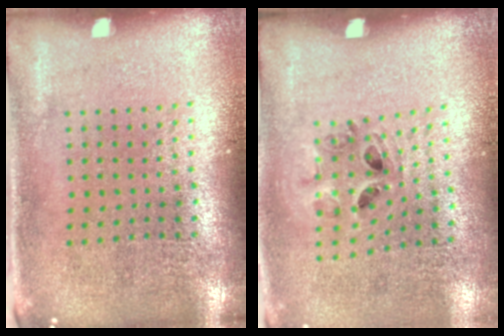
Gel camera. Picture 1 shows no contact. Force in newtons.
{"total": 1.0, "press": 0.8, "slide": 0.5}